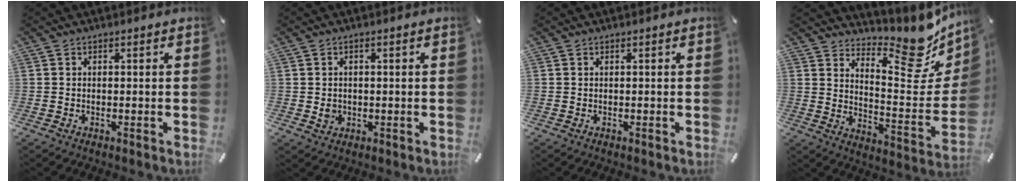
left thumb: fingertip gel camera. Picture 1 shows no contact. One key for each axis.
{"total": 2.4, "fx": -0.1, "fy": 2.1, "fz": 1.1, "tx": -0.013, "ty": 0.001, "tz": -0.005}
{"total": 0.0}
{"total": 15.8, "fx": 12.5, "fy": 6.4, "fz": 7.2, "tx": -0.068, "ty": -0.129, "tz": 0.207}